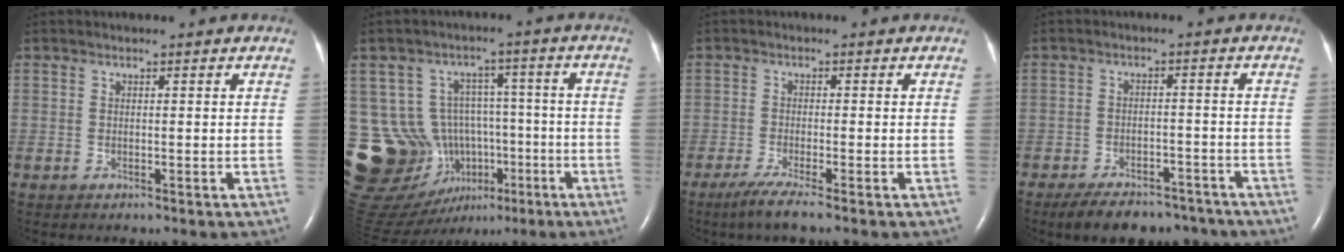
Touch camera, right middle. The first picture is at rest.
{"total": 17.4, "force": [-4.5, 14.7, 8.1], "torque": [-0.168, 0.047, -0.042]}
{"total": 3.7, "force": [-2.6, -0.4, 2.6], "torque": [-0.056, -0.012, -0.052]}
{"total": 10.4, "force": [-8.5, 4.6, 3.8], "torque": [-0.050, 0.007, -0.120]}